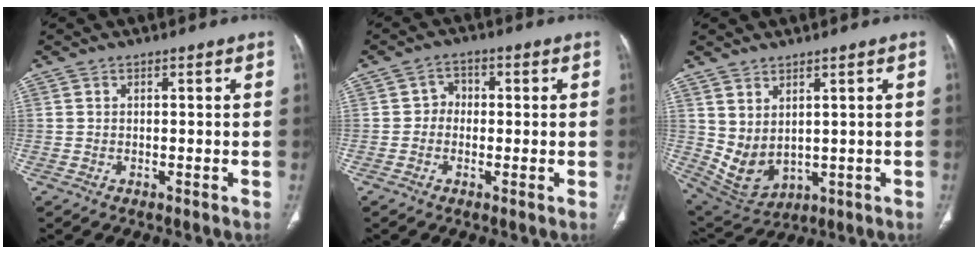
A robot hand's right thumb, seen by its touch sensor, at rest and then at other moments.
{"total": 3.1, "force": [-0.2, 2.8, 1.4], "torque": [0.001, 0.013, -0.015]}
{"total": 7.6, "force": [2.1, 4.8, 5.5], "torque": [-0.094, -0.019, 0.070]}